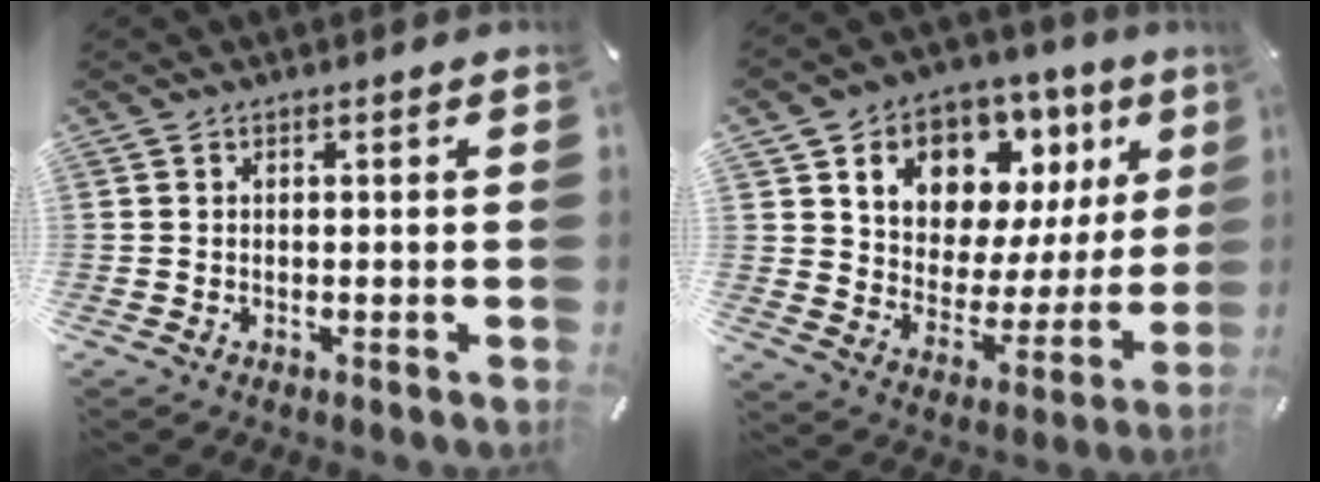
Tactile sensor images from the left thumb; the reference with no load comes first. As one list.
[{"total": 10.7, "force": [6.5, 7.9, 3.2], "torque": [-0.050, -0.068, 0.114]}]